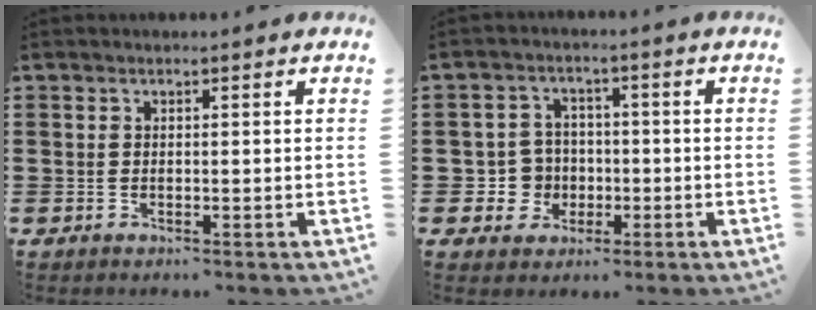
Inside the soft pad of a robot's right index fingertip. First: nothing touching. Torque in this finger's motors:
{"motor_torque": [0.62, 1.52, 0.02, -0.01]}